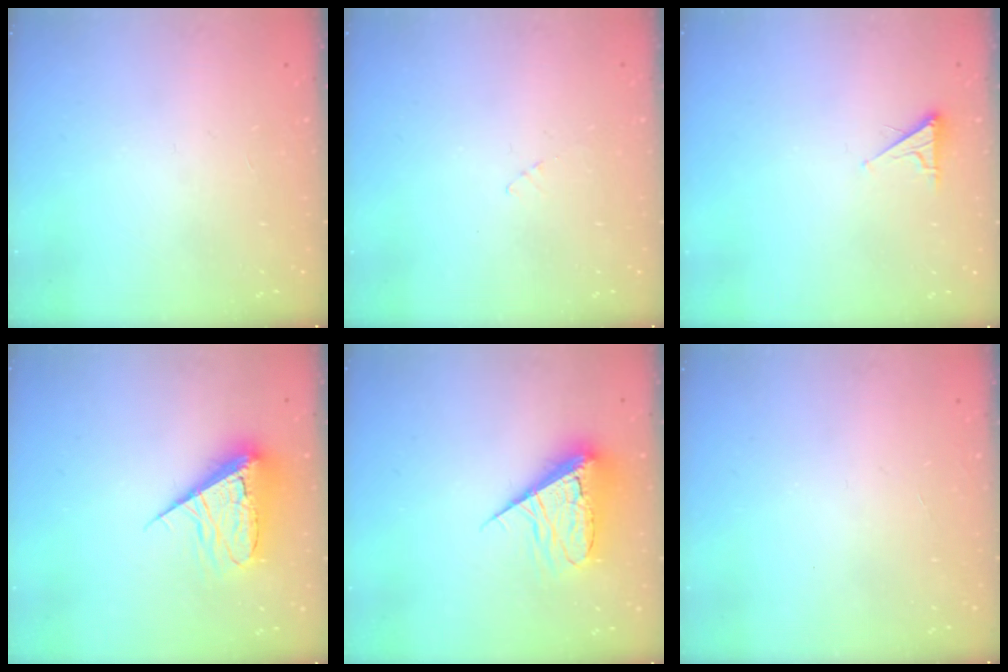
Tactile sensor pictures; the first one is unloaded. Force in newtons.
{"total": 2.3, "press": 2.3, "slide": 0.2}
{"total": 2.5, "press": 2.5, "slide": 0.5}
{"total": 11.4, "press": 11.3, "slide": 1.4}
{"total": 11.4, "press": 11.3, "slide": 1.4}
{"total": 0.0}